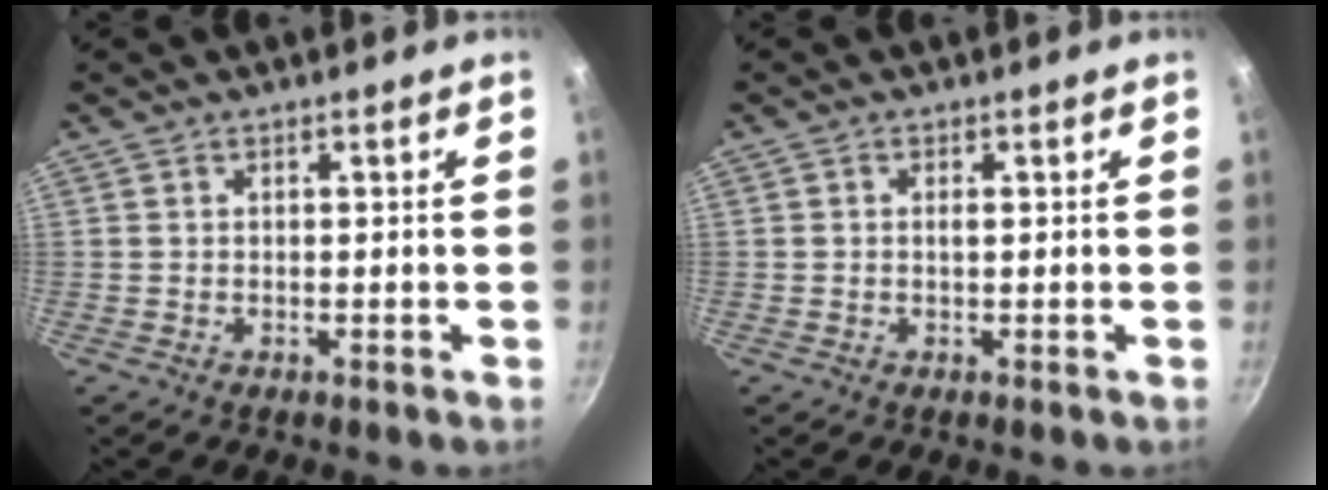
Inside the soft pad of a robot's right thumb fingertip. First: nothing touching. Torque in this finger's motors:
{"motor_torque": [-0.26, 0.29, 0.56, -0.21, -0.02]}